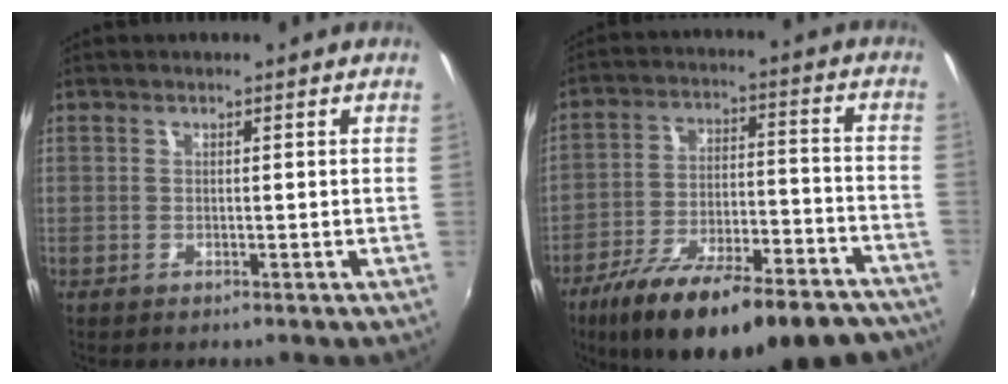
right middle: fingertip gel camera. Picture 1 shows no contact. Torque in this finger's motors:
{"motor_torque": [1.07, -1.07, 0.45, 0.21]}